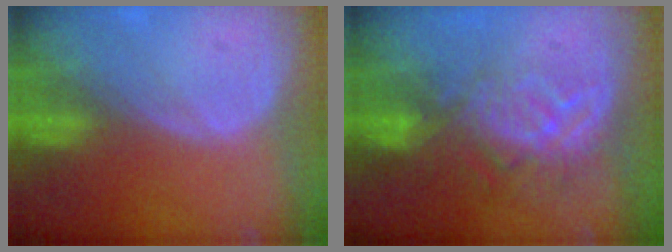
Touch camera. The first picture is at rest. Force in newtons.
{"total": 9.4, "press": 8.2, "slide": 4.6}